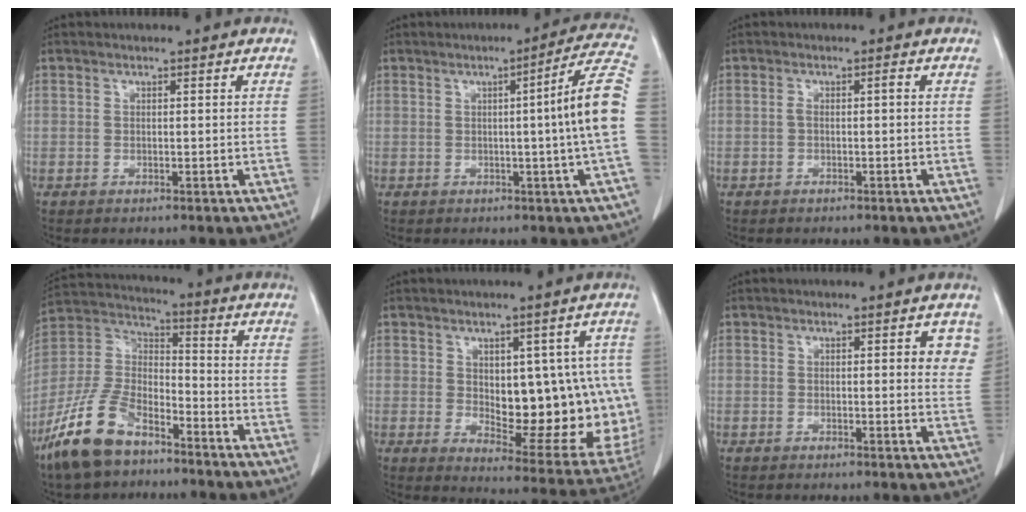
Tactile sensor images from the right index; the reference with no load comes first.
{"total": 9.8, "force": [-0.5, -2.0, 9.6], "torque": [-0.119, 0.003, -0.009]}
{"total": 1.3, "force": [-0.1, 0.3, 1.3], "torque": [-0.023, 0.004, -0.003]}
{"total": 14.1, "force": [-9.6, 6.1, 8.4], "torque": [-0.186, 0.003, -0.186]}
{"total": 17.9, "force": [0.1, 8.0, 16.0], "torque": [-0.162, 0.004, 0.029]}
{"total": 3.5, "force": [1.5, 1.1, 3.0], "torque": [-0.025, -0.004, 0.010]}